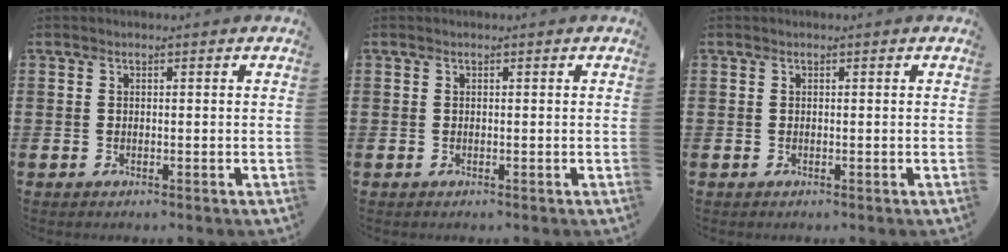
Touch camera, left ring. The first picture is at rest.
{"total": 0.0}
{"total": 0.0}